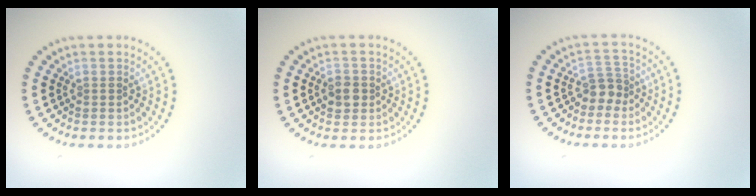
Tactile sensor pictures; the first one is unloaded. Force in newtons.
{"total": 1.8, "press": 1.7, "slide": 0.6}
{"total": 2.1, "press": 1.6, "slide": 1.3}